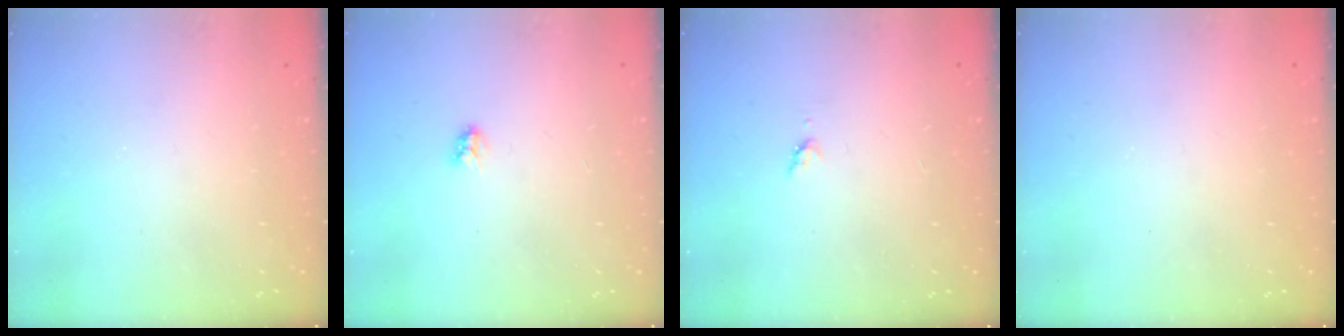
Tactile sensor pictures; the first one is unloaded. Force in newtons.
{"total": 2.9, "press": 2.9, "slide": 0.3}
{"total": 3.5, "press": 3.4, "slide": 0.5}
{"total": 0.0}